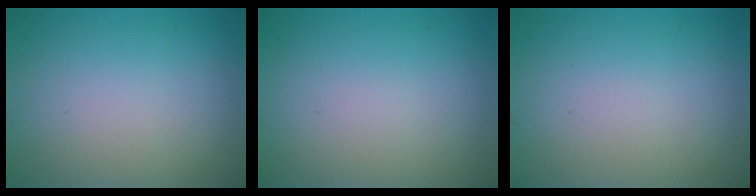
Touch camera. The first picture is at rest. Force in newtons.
{"total": 0.0}
{"total": 0.0}